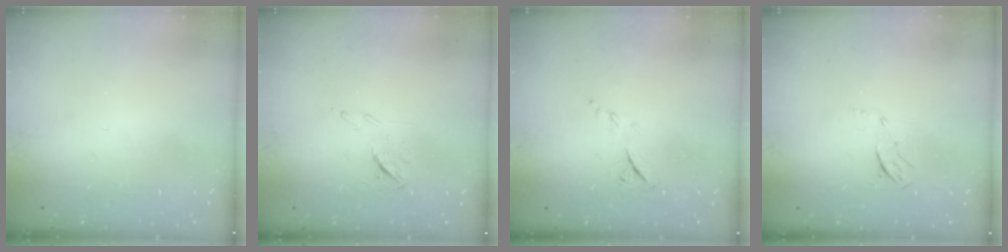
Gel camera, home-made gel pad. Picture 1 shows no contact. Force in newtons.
{"total": 5.4, "press": 5.3, "slide": 0.9}
{"total": 6.1, "press": 5.9, "slide": 1.5}
{"total": 4.2, "press": 3.9, "slide": 1.6}